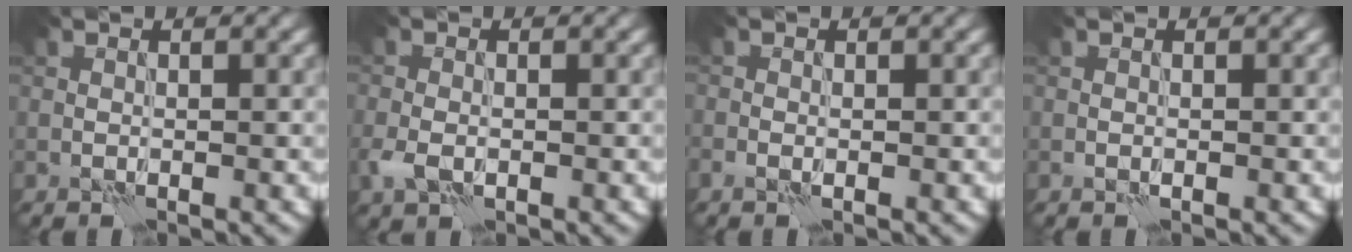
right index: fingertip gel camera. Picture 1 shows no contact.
{"total": 1.8, "force": [-0.5, 1.3, 1.1], "torque": [-0.030, -0.004, -0.014]}
{"total": 0.5, "force": [-0.2, 0.4, 0.3], "torque": [-0.008, -0.003, -0.003]}
{"total": 0.0}